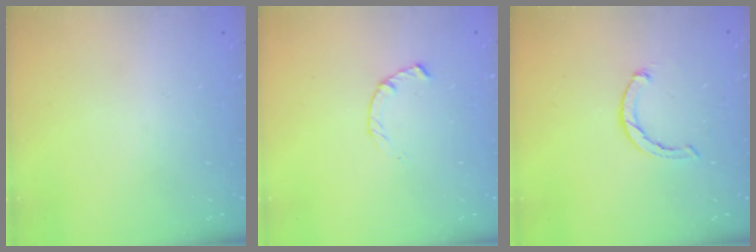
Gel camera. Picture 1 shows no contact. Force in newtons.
{"total": 2.3, "press": 2.2, "slide": 0.4}
{"total": 2.3, "press": 2.2, "slide": 0.5}